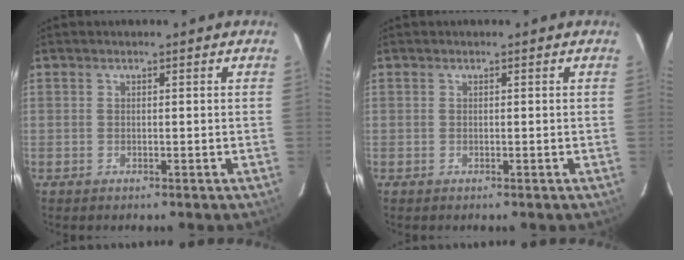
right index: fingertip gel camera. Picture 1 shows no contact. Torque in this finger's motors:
{"motor_torque": [0.00, 0.00, 0.00, 0.00]}